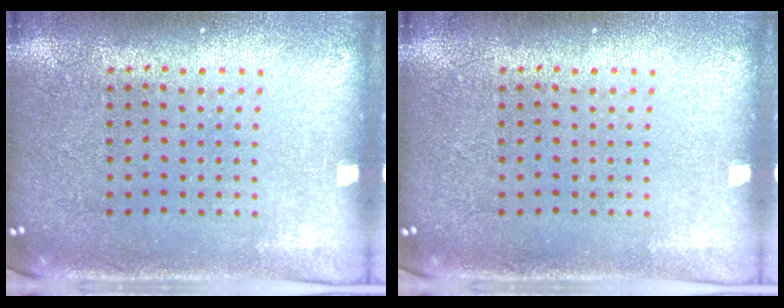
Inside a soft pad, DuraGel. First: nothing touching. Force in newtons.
{"total": 0.0}